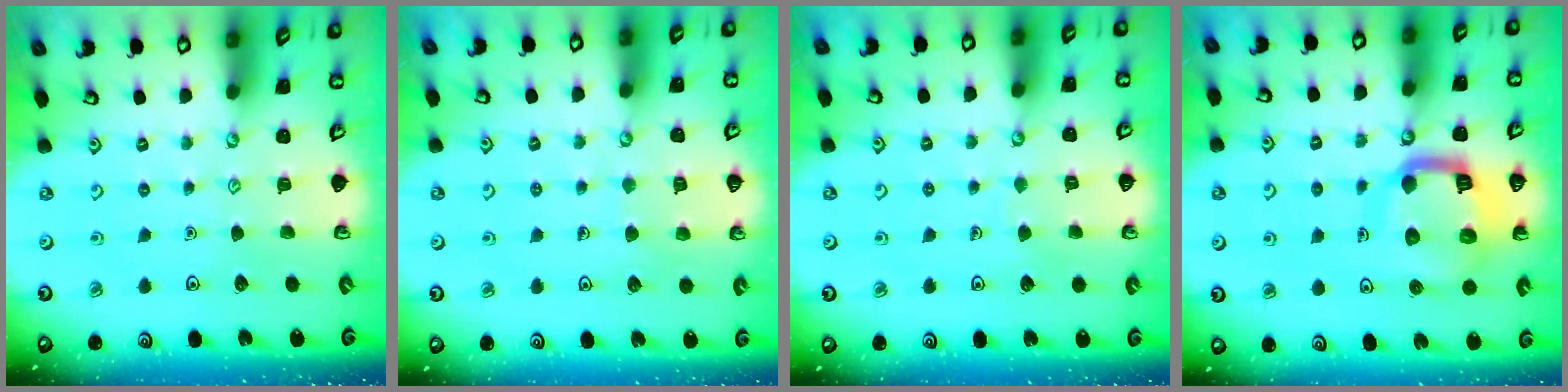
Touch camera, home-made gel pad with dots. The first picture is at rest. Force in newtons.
{"total": 4.7, "press": 4.7, "slide": 0.3}
{"total": 3.6, "press": 3.5, "slide": 0.3}
{"total": 15.1, "press": 14.9, "slide": 1.8}